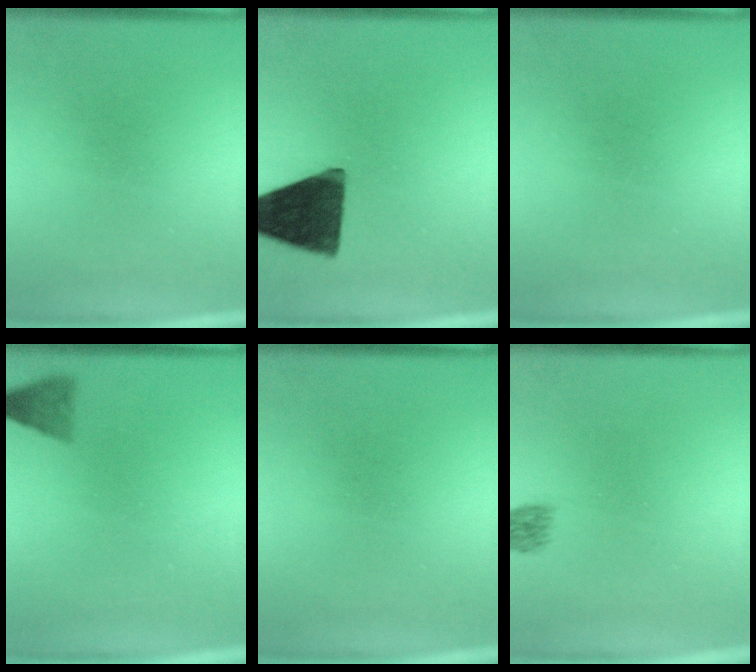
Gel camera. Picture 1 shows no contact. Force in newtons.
{"total": 14.5}
{"total": 0.0}
{"total": 2.5}
{"total": 0.0}
{"total": 2.1}